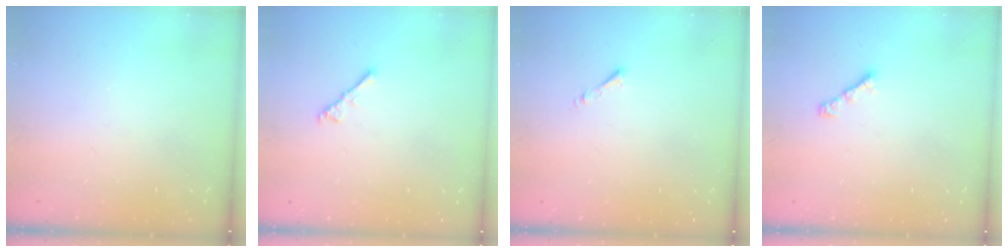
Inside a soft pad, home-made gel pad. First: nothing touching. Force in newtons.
{"total": 3.4, "press": 3.4, "slide": 0.6}
{"total": 0.8, "press": 0.7, "slide": 0.3}
{"total": 3.0, "press": 2.9, "slide": 0.7}